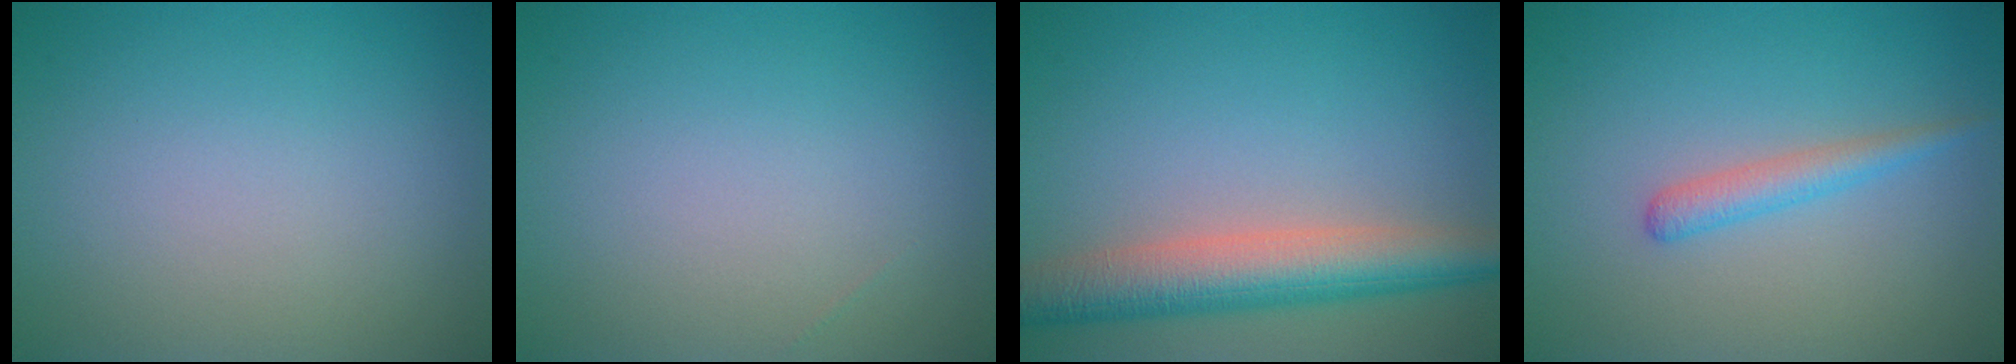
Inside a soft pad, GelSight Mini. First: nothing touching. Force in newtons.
{"total": 0.0}
{"total": 6.5, "press": 6.5, "slide": 0.3}
{"total": 1.9, "press": 1.9, "slide": 0.0}